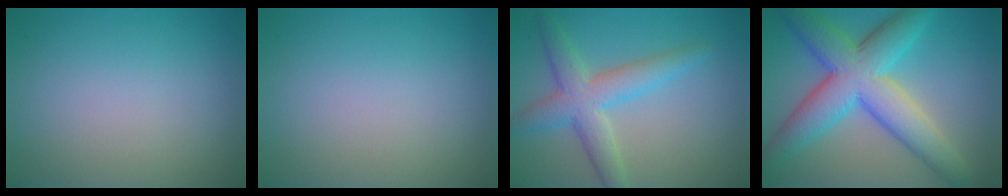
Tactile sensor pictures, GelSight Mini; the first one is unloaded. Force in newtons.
{"total": 0.0}
{"total": 4.7, "press": 4.7, "slide": 0.1}
{"total": 9.3, "press": 9.3, "slide": 0.3}